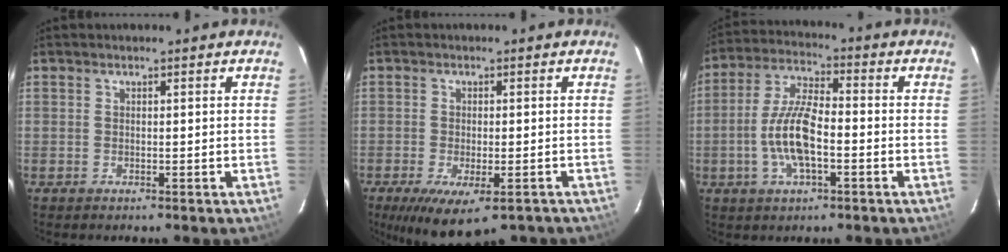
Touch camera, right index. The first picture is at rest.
{"total": 10.7, "force": [-7.1, 4.0, 7.0], "torque": [-0.132, -0.037, -0.101]}
{"total": 10.6, "force": [-2.9, 3.6, 9.5], "torque": [-0.197, 0.003, -0.056]}